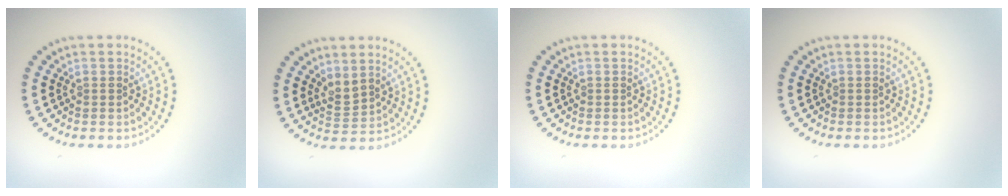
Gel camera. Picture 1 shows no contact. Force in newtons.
{"total": 1.8, "press": 1.4, "slide": 1.2}
{"total": 0.0}
{"total": 0.0}